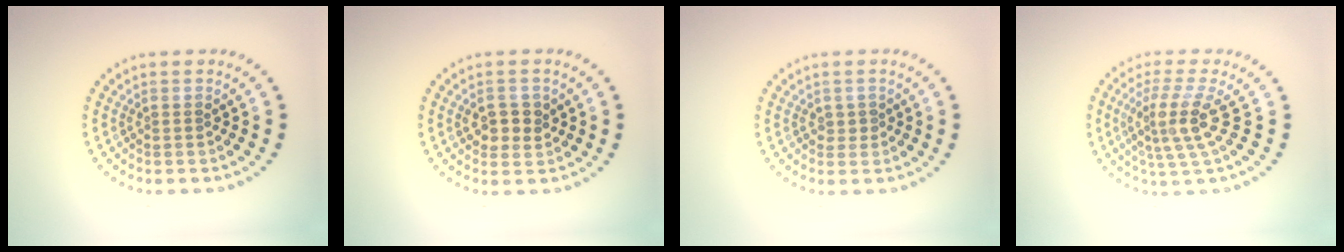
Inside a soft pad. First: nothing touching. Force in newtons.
{"total": 2.5, "press": 2.4, "slide": 0.6}
{"total": 0.6, "press": 0.5, "slide": 0.2}
{"total": 3.9, "press": 2.7, "slide": 2.7}